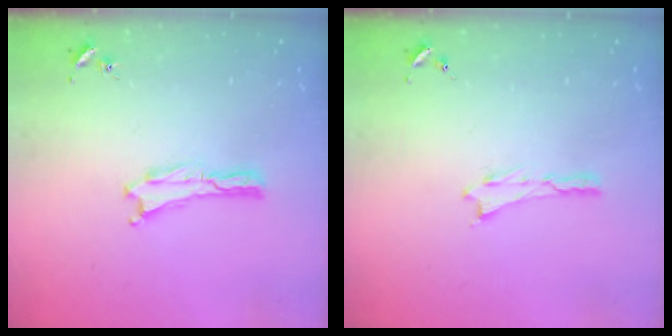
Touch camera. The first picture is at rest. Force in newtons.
{"total": 0.0}